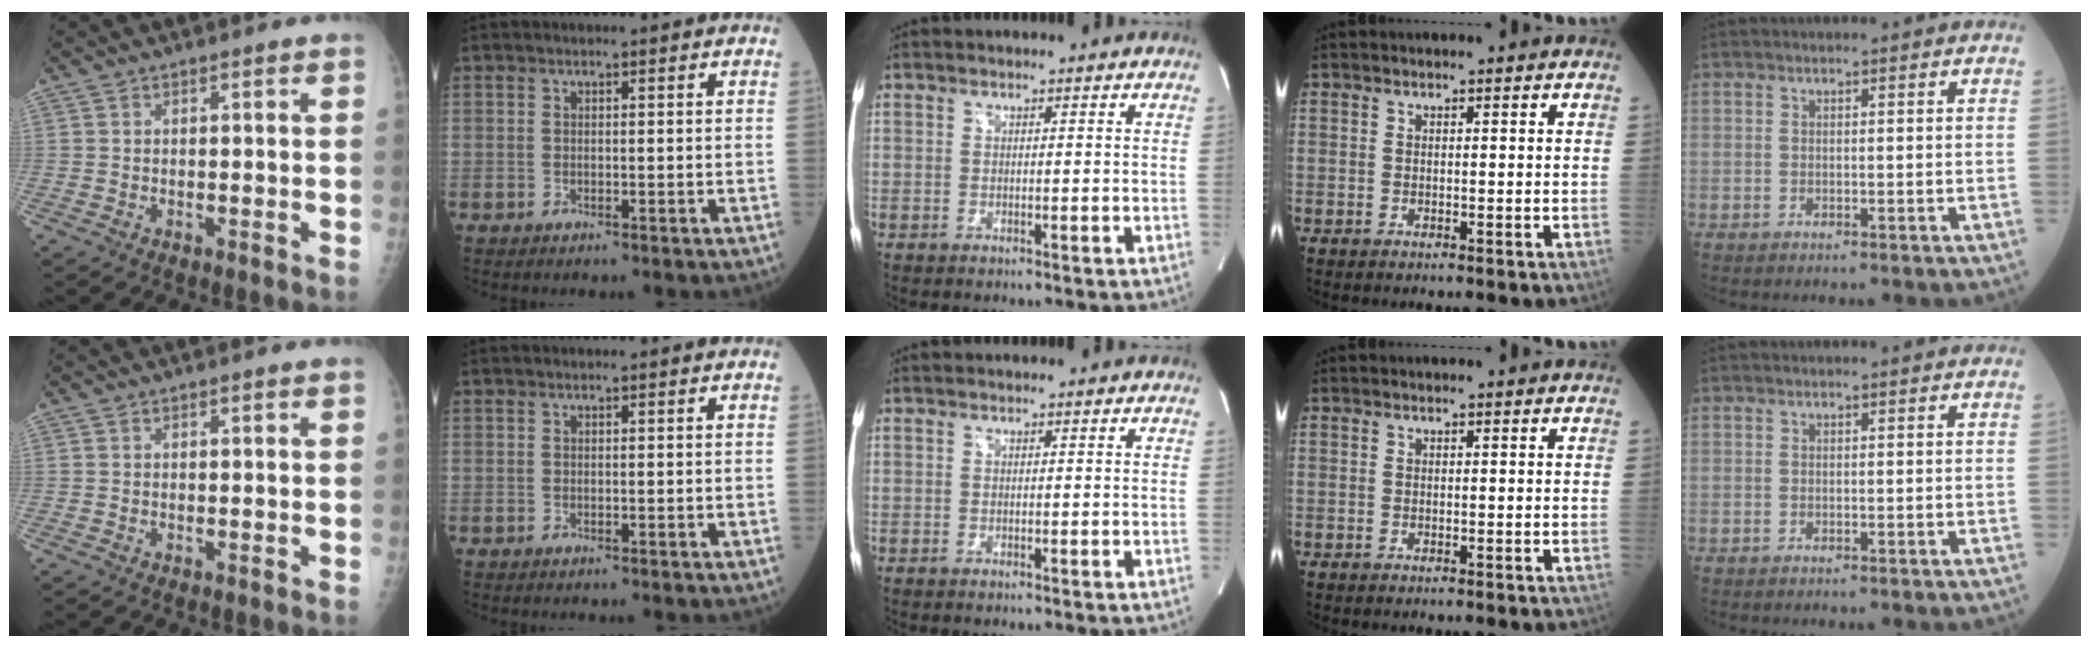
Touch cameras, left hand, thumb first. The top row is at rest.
{}